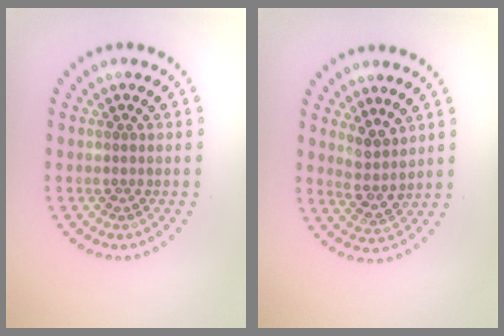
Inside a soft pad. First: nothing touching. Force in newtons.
{"total": 2.3, "press": 1.8, "slide": 1.3}